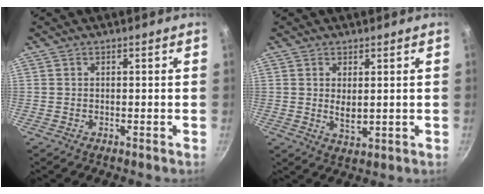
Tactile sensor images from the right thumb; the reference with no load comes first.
{"total": 4.0, "force": [0.7, 1.9, 3.5], "torque": [-0.060, -0.012, 0.018]}